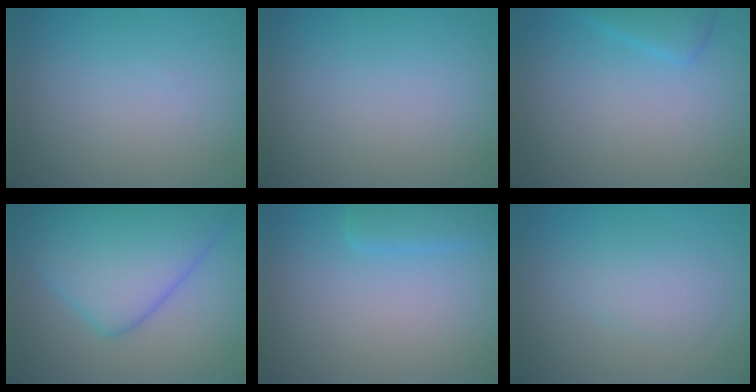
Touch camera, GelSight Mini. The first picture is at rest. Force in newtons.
{"total": 0.0}
{"total": 2.0, "press": 2.0, "slide": 0.2}
{"total": 9.4, "press": 9.4, "slide": 0.2}
{"total": 2.0, "press": 1.9, "slide": 0.3}
{"total": 2.2, "press": 2.2, "slide": 0.1}